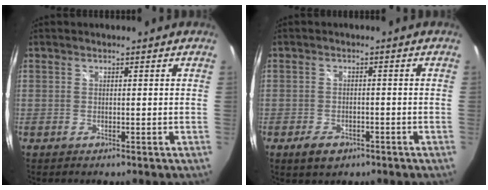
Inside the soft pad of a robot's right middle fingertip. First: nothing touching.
{"total": 4.2, "force": [-2.4, 2.5, 2.3], "torque": [-0.054, -0.007, -0.036]}